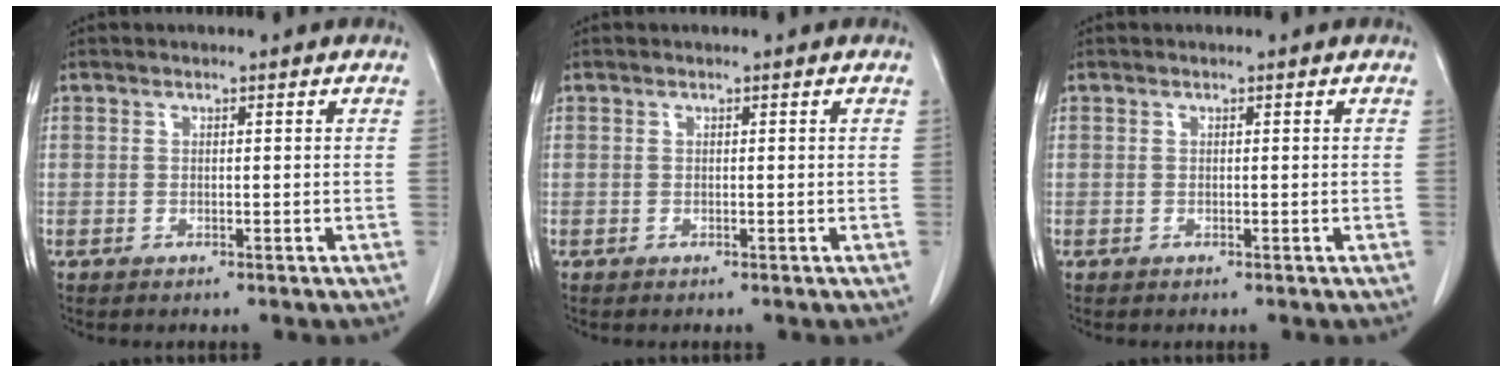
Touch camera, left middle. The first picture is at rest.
{"total": 0.0}
{"total": 0.0}